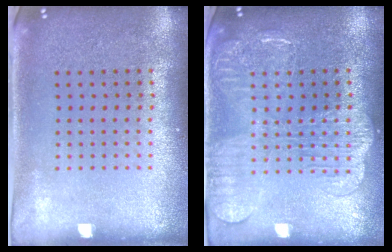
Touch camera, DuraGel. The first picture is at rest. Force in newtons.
{"total": 2.2, "press": 2.1, "slide": 0.4}